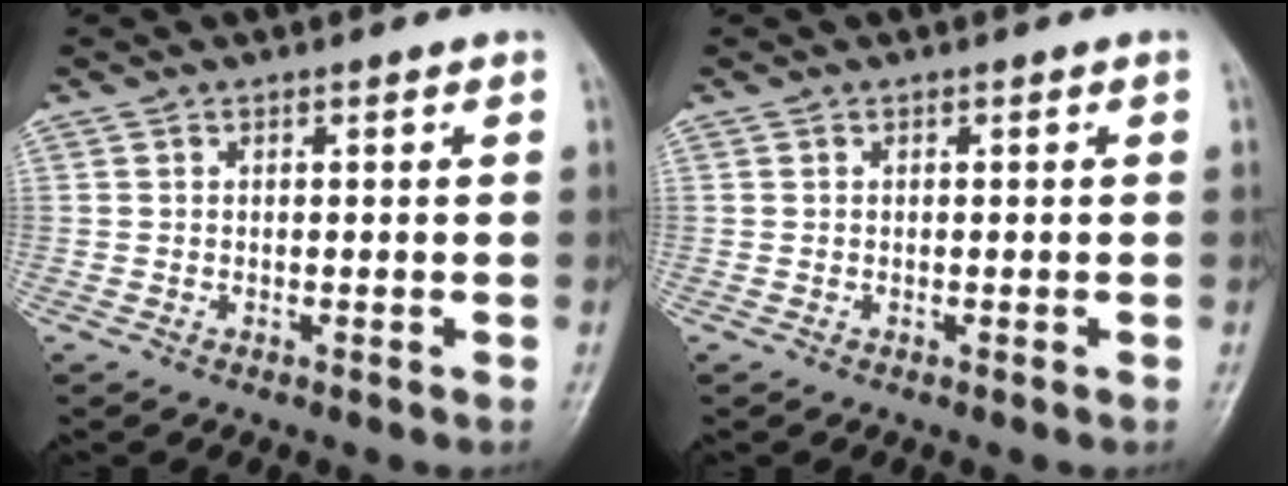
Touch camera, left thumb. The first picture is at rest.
{"total": 0.0}